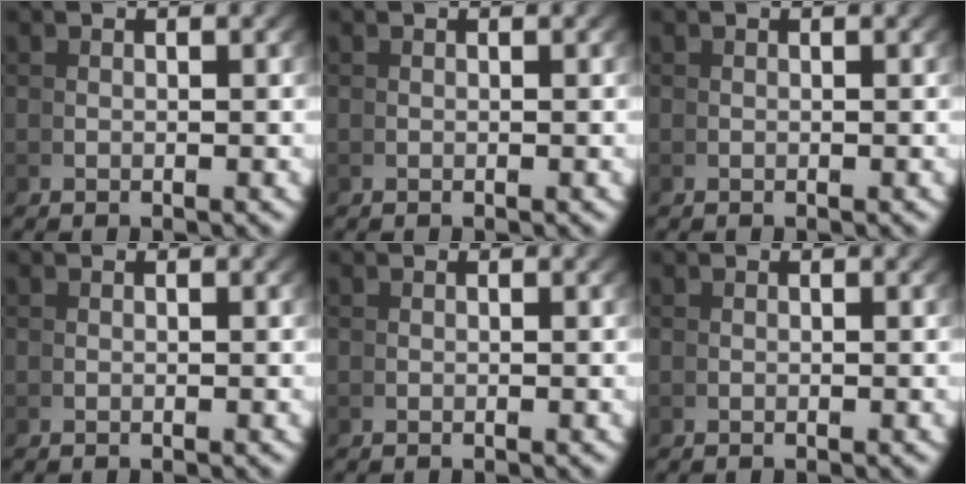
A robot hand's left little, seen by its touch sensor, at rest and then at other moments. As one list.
[{"total": 0.0}, {"total": 0.0}, {"total": 0.0}, {"total": 0.0}, {"total": 0.0}]